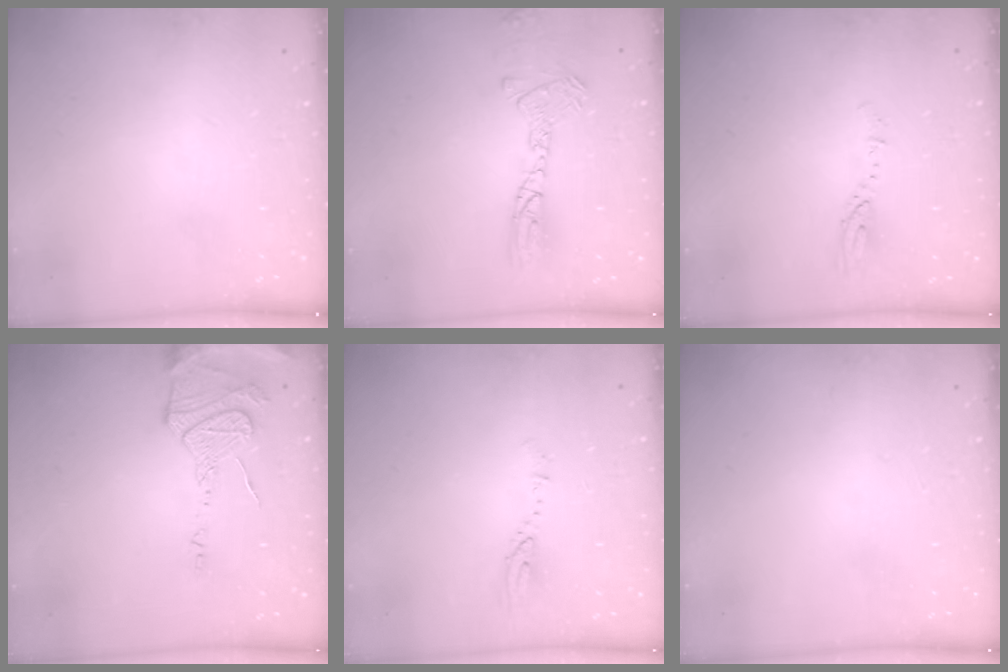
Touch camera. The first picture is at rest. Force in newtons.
{"total": 13.0, "press": 12.6, "slide": 3.3}
{"total": 3.1, "press": 3.1, "slide": 0.4}
{"total": 13.5, "press": 13.4, "slide": 1.7}
{"total": 3.5, "press": 3.4, "slide": 0.3}
{"total": 0.0}